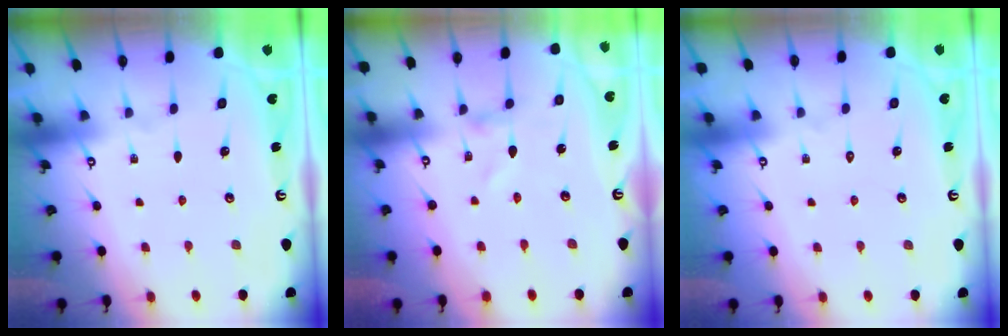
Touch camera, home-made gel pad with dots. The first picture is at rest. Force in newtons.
{"total": 0.6, "press": 0.6, "slide": 0.1}
{"total": 1.7, "press": 1.7, "slide": 0.1}